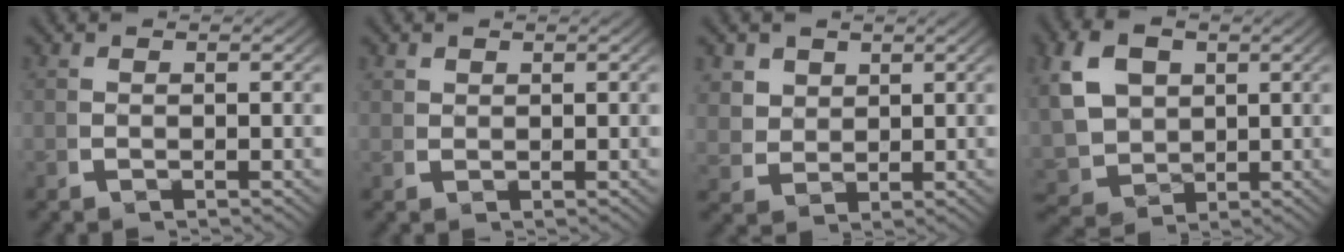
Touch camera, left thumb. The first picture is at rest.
{"total": 0.9, "force": [0.9, 0.1, 0.0], "torque": [0.003, 0.001, 0.023]}
{"total": 3.0, "force": [1.8, 2.1, 1.2], "torque": [-0.024, -0.013, 0.047]}
{"total": 7.5, "force": [0.8, 5.8, 4.6], "torque": [-0.125, -0.036, 0.039]}